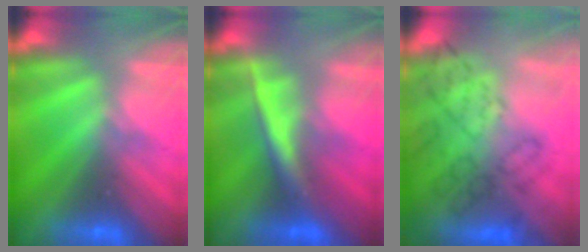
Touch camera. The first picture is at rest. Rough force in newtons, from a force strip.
{"total": 2.4}
{"total": 11.3}